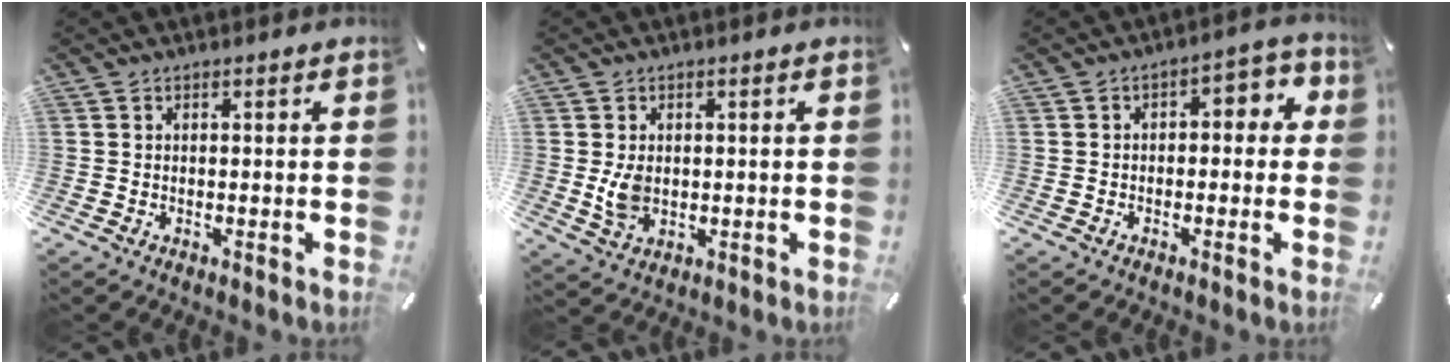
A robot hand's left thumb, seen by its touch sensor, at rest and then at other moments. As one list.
[{"total": 5.5, "force": [0.1, 4.0, 3.9], "torque": [-0.083, -0.009, -0.005]}, {"total": 4.5, "force": [-0.4, 2.9, 3.4], "torque": [-0.042, 0.006, -0.019]}]